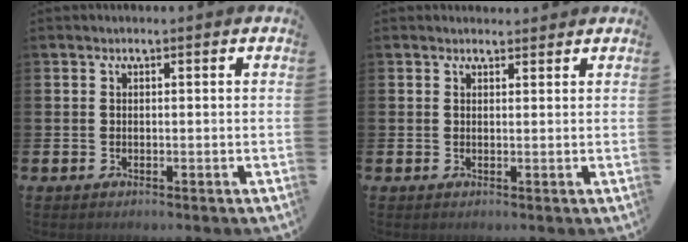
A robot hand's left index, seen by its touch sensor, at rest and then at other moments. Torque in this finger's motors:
{"motor_torque": [0.78, -0.81, 0.06, -0.01]}